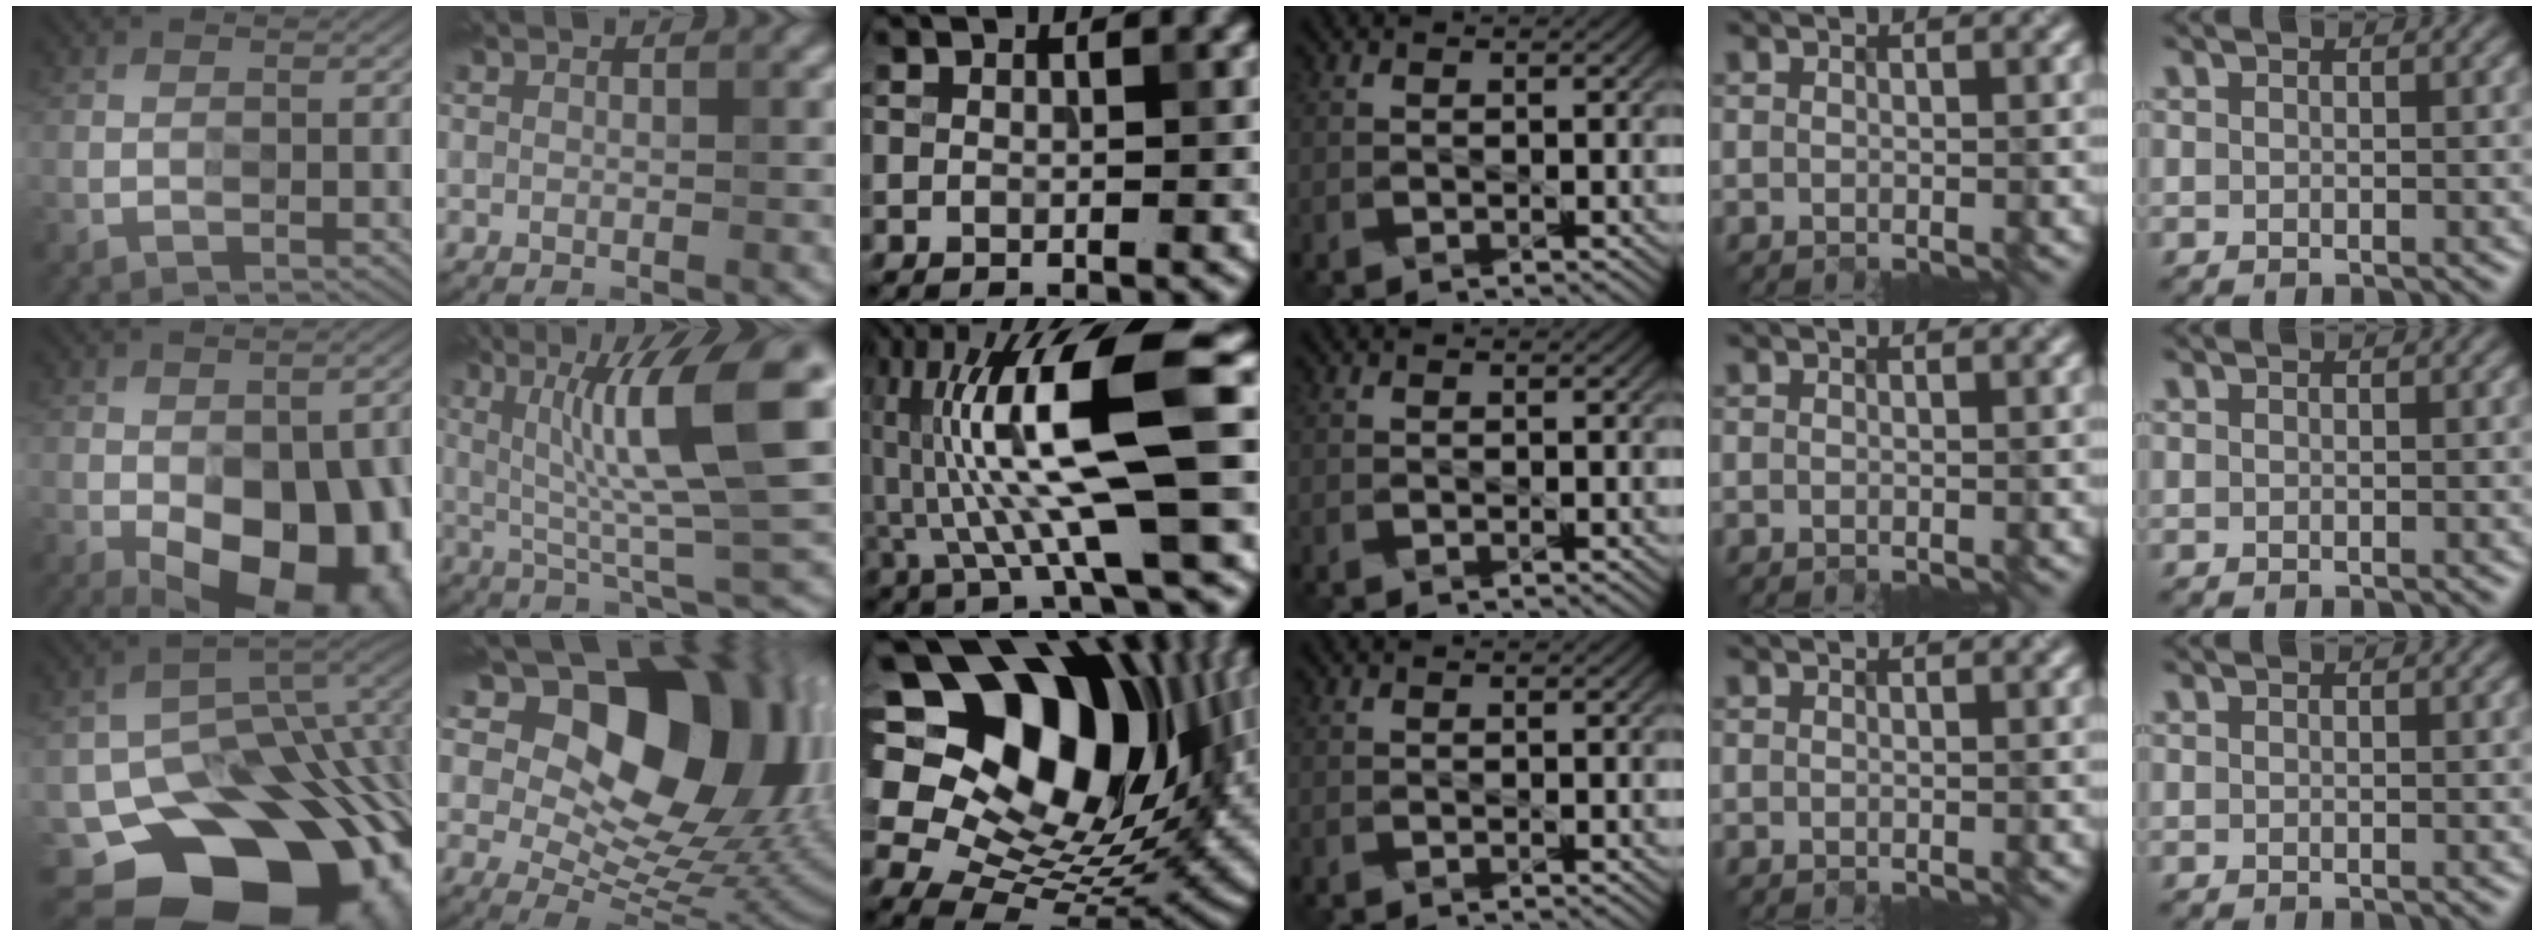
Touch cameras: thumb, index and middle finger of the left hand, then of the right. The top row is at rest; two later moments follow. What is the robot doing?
{"motion": "insert", "object": "power strip"}